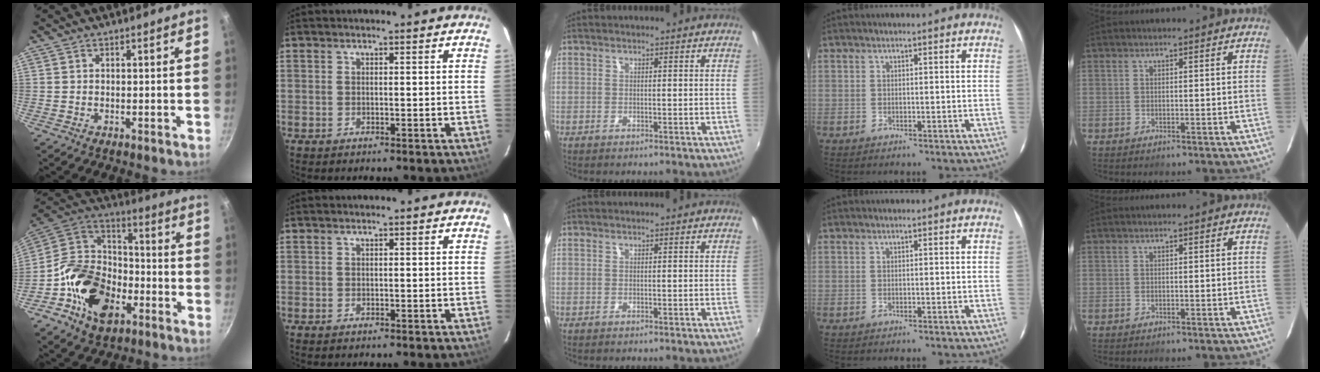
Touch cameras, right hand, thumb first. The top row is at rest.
{"thumb": {"total": 19.3, "force": [-7.7, 13.3, 11.6], "torque": [-0.186, 0.054, -0.155]}}